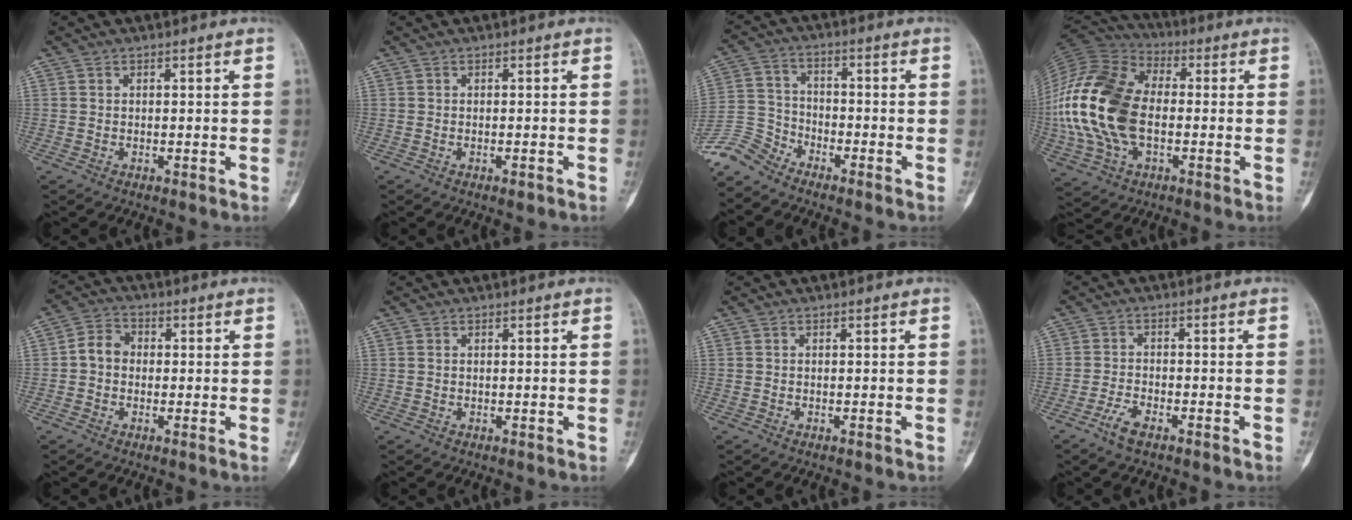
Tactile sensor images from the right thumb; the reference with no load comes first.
{"total": 0.9, "force": [-0.6, 0.2, 0.7], "torque": [-0.012, 0.003, -0.004]}
{"total": 7.0, "force": [-6.4, 2.5, 1.0], "torque": [-0.023, 0.032, -0.139]}
{"total": 20.9, "force": [-1.6, 13.4, 15.9], "torque": [-0.326, 0.016, -0.032]}
{"total": 4.5, "force": [-0.5, 3.4, 2.9], "torque": [-0.040, 0.011, -0.024]}
{"total": 0.0}
{"total": 0.0}
{"total": 3.8, "force": [-2.6, 1.1, 2.4], "torque": [-0.058, 0.016, -0.050]}